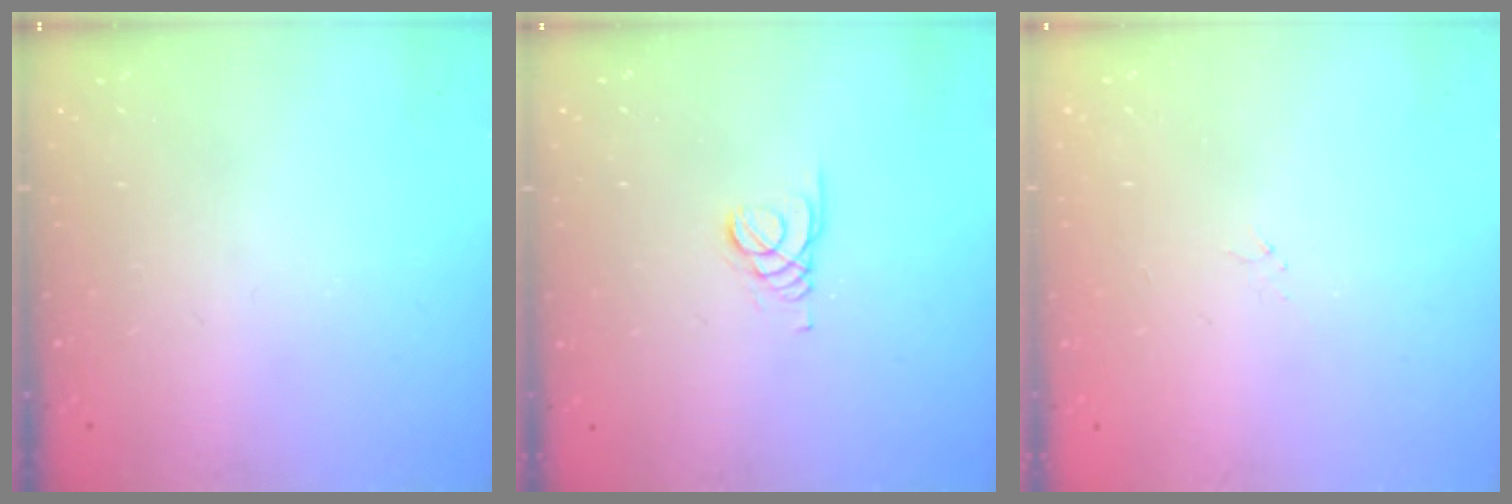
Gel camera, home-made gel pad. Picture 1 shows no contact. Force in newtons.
{"total": 1.6, "press": 1.5, "slide": 0.2}
{"total": 0.9, "press": 0.8, "slide": 0.4}